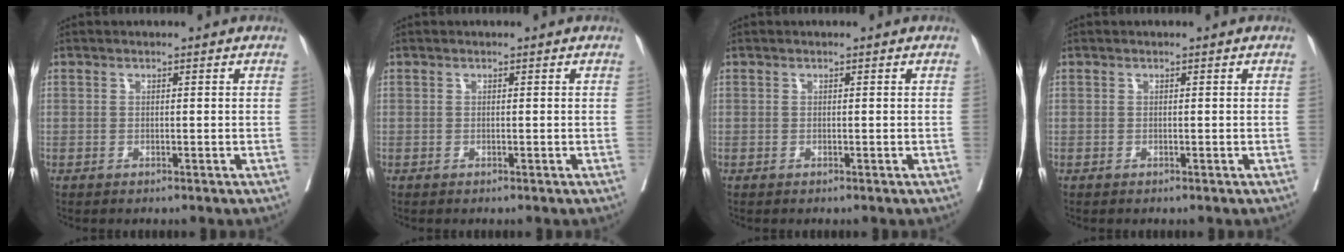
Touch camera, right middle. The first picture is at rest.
{"total": 0.0}
{"total": 0.0}
{"total": 0.0}